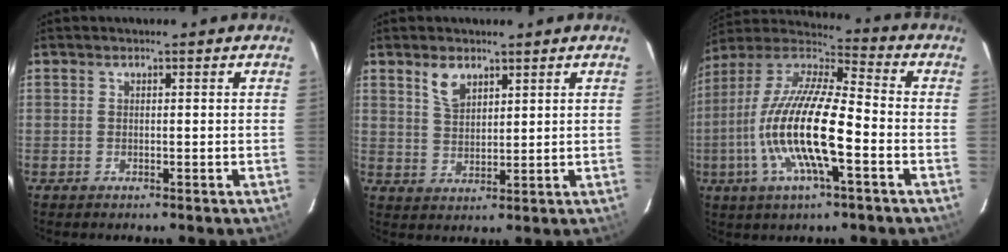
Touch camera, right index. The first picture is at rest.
{"total": 4.6, "force": [3.0, 2.4, 2.5], "torque": [-0.045, 0.003, 0.059]}
{"total": 19.0, "force": [-5.3, 4.4, 17.7], "torque": [-0.346, -0.012, -0.111]}